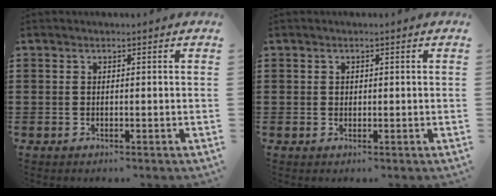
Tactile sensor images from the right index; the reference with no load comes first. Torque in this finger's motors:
{"motor_torque": [0.27, -0.15, 0.15, 0.04]}